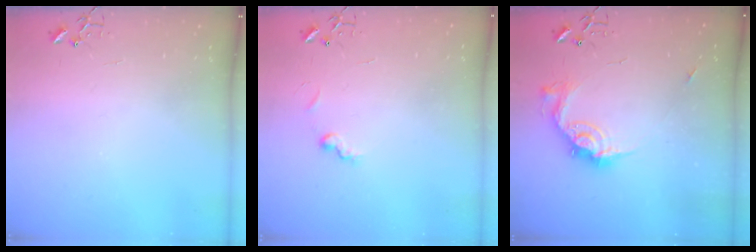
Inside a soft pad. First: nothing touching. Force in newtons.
{"total": 6.9, "press": 6.9, "slide": 0.7}
{"total": 14.2, "press": 14.2, "slide": 1.3}